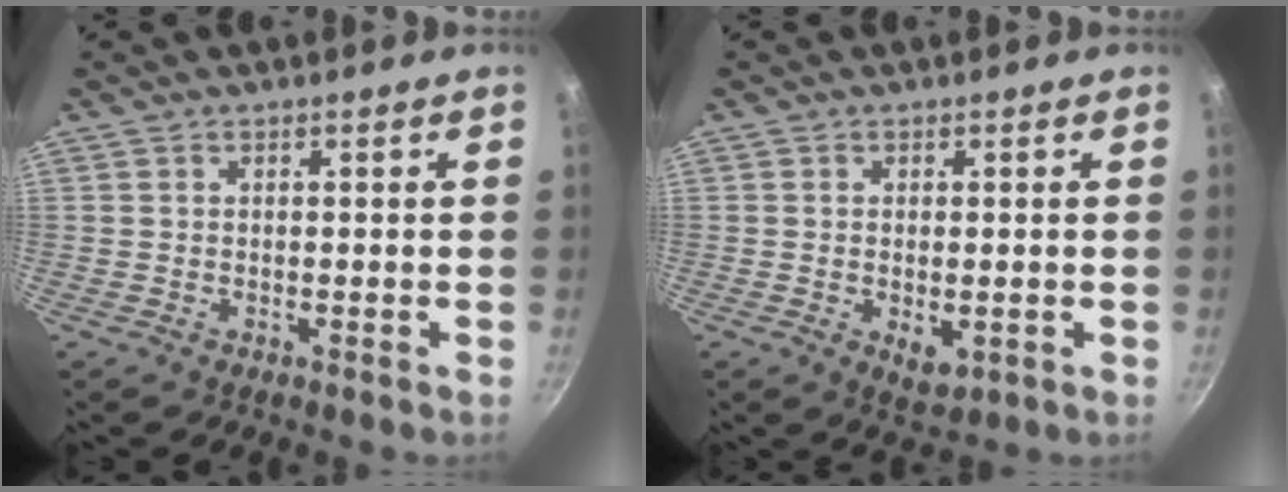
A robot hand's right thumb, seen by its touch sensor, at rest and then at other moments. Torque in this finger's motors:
{"motor_torque": [-0.18, 0.33, 0.29, 0.30, 0.08]}